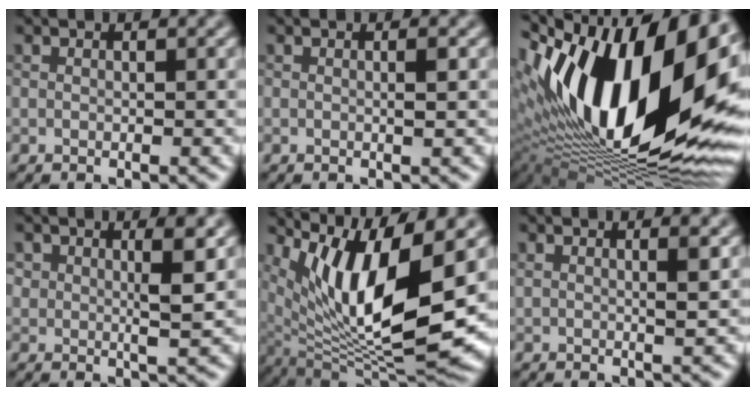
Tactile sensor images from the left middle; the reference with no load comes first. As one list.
[{"total": 0.8, "force": [-0.3, 0.0, 0.8], "torque": [-0.009, 0.003, -0.006]}, {"total": 19.4, "force": [1.7, 8.6, 17.3], "torque": [-0.286, 0.021, 0.021]}, {"total": 2.0, "force": [0.7, 0.5, 1.8], "torque": [-0.030, -0.006, 0.017]}, {"total": 11.9, "force": [3.3, 3.9, 10.8], "torque": [-0.191, -0.015, 0.073]}, {"total": 2.3, "force": [0.9, 0.9, 2.0], "torque": [-0.006, 0.010, -0.001]}]